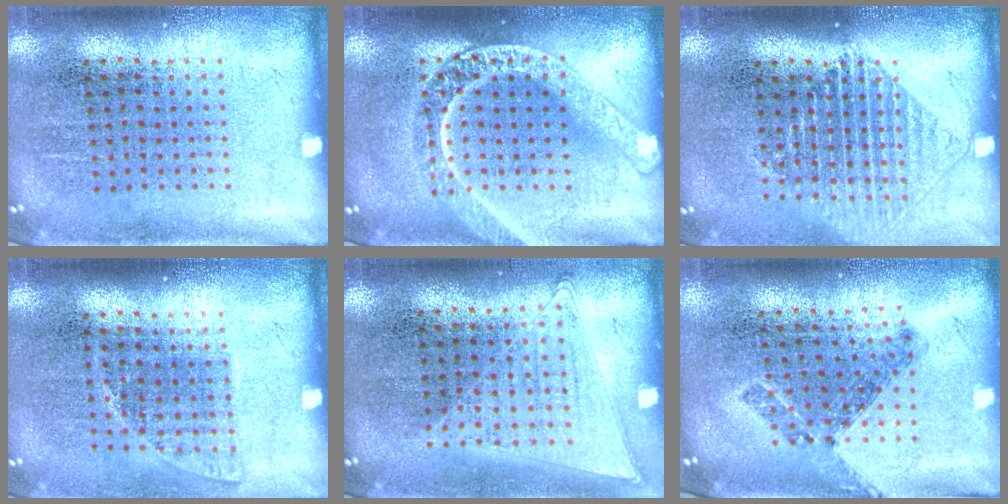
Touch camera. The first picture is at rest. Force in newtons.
{"total": 3.5, "press": 3.4, "slide": 0.5}
{"total": 1.2, "press": 1.1, "slide": 0.5}
{"total": 1.0, "press": 0.9, "slide": 0.5}
{"total": 1.0, "press": 1.0, "slide": 0.3}
{"total": 0.8, "press": 0.8, "slide": 0.3}